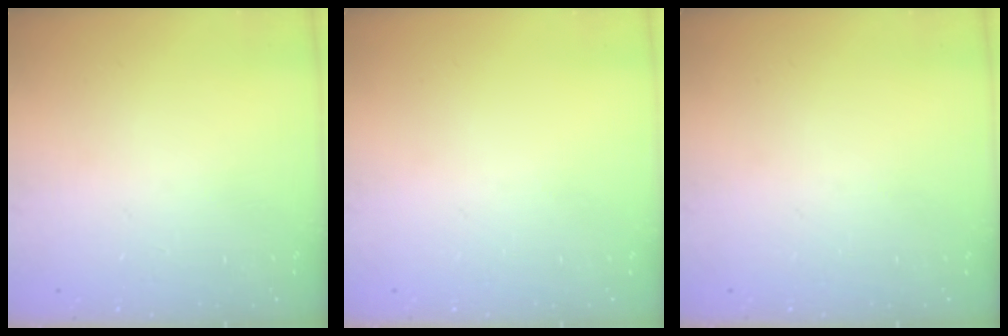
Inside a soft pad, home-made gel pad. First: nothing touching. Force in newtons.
{"total": 0.0}
{"total": 0.0}